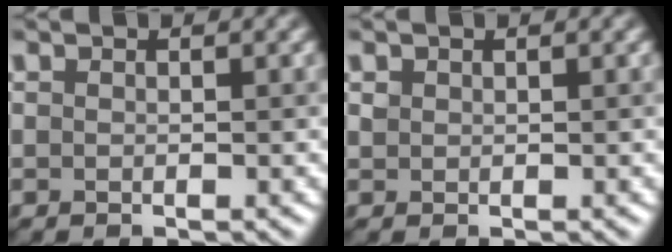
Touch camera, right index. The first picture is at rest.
{"total": 0.6, "force": [0.2, 0.3, -0.4], "torque": [0.011, 0.007, 0.016]}